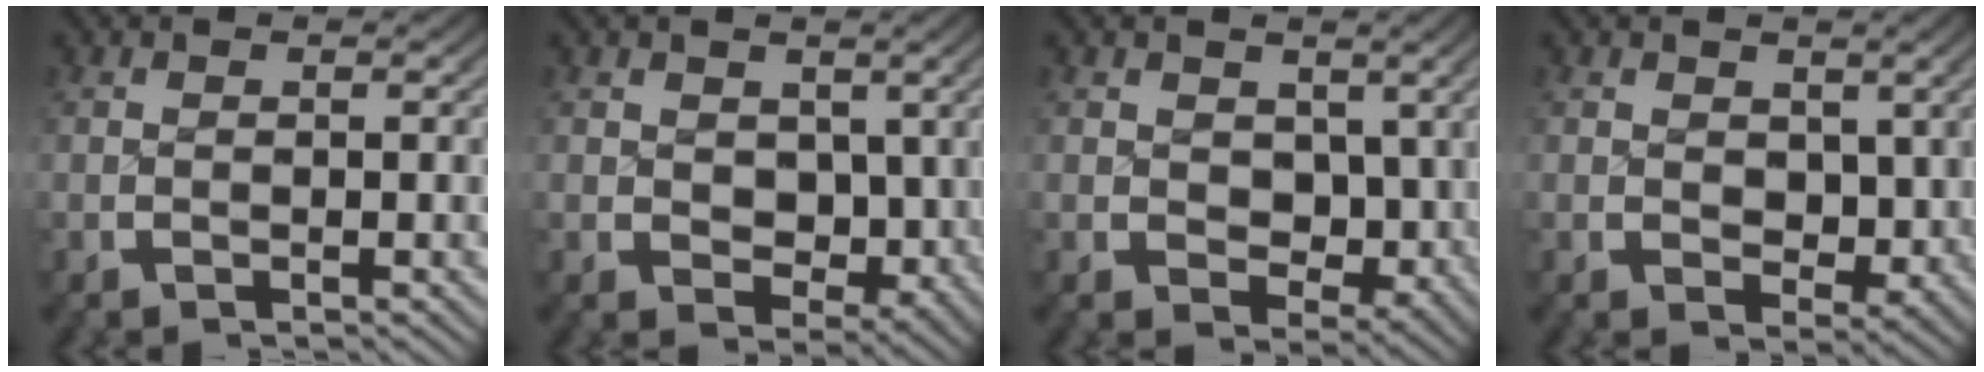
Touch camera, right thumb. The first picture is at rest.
{"total": 4.4, "force": [0.9, 3.4, 2.7], "torque": [-0.055, -0.030, 0.031]}
{"total": 4.9, "force": [1.1, 3.8, 3.0], "torque": [-0.059, -0.031, 0.033]}
{"total": 2.9, "force": [1.0, 2.2, 1.8], "torque": [-0.030, -0.023, 0.029]}